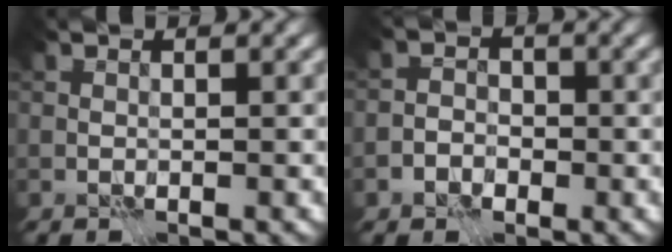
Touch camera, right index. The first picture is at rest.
{"total": 2.2, "force": [-1.3, 1.7, 0.5], "torque": [0.018, 0.010, -0.037]}